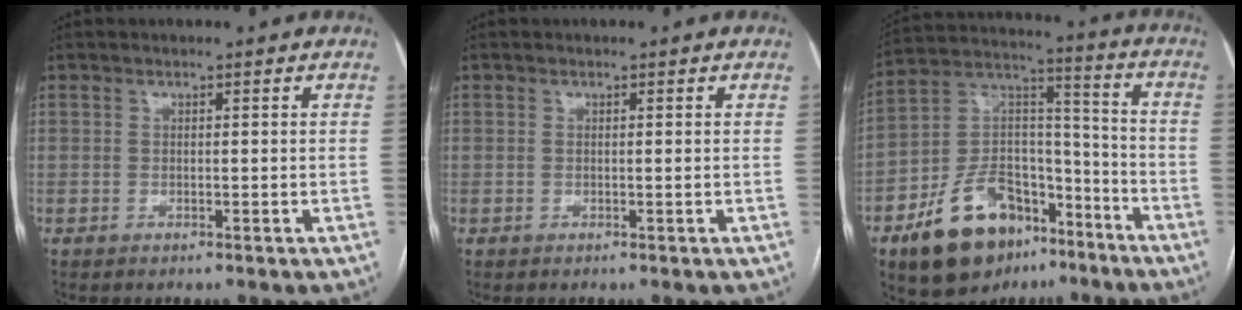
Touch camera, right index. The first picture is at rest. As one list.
[{"total": 0.0}, {"total": 18.2, "force": [-11.1, 10.1, 10.2], "torque": [-0.183, 0.036, -0.181]}]